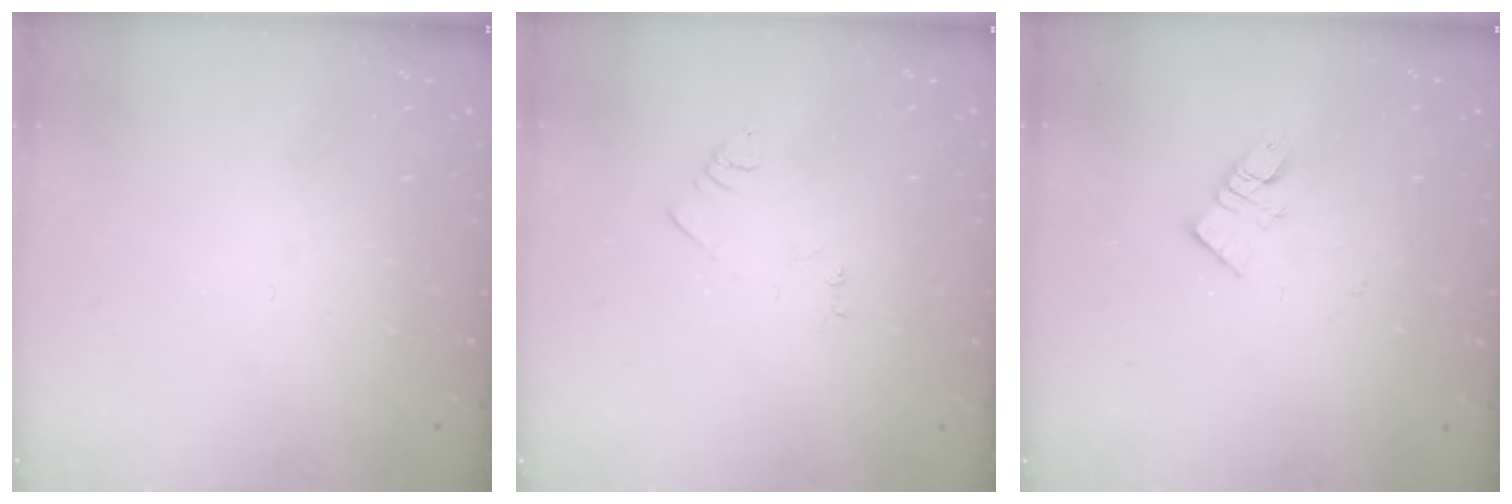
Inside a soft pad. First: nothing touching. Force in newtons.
{"total": 2.7, "press": 2.7, "slide": 0.4}
{"total": 7.1, "press": 7.1, "slide": 0.2}